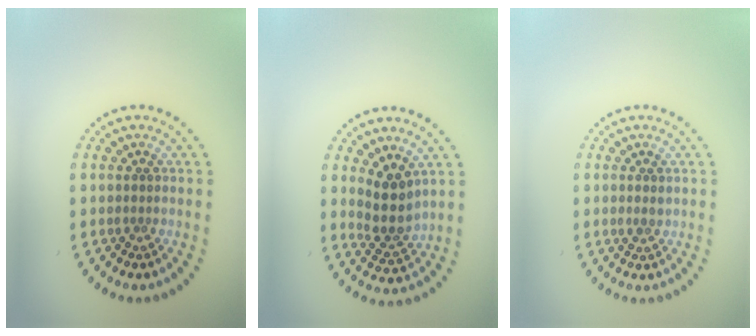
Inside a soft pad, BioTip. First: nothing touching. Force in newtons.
{"total": 3.4, "press": 2.8, "slide": 1.9}
{"total": 0.9, "press": 0.9, "slide": 0.2}